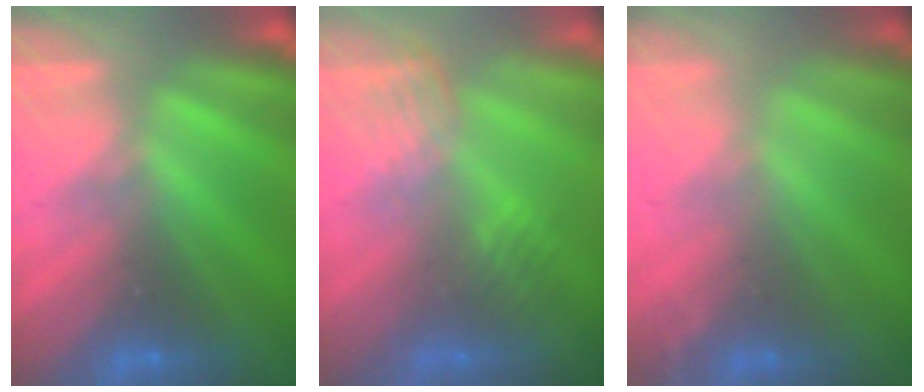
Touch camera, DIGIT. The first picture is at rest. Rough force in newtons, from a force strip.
{"total": 2.7}
{"total": 1.5}